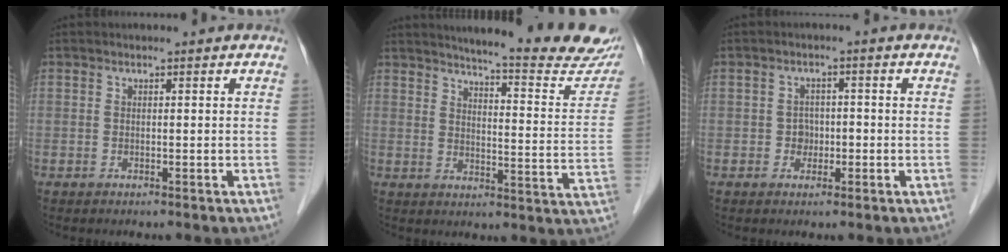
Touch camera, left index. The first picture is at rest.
{"total": 21.0, "force": [19.2, 1.2, 8.5], "torque": [-0.109, -0.084, 0.222]}
{"total": 2.3, "force": [-0.7, 1.9, 1.0], "torque": [-0.010, 0.005, -0.011]}